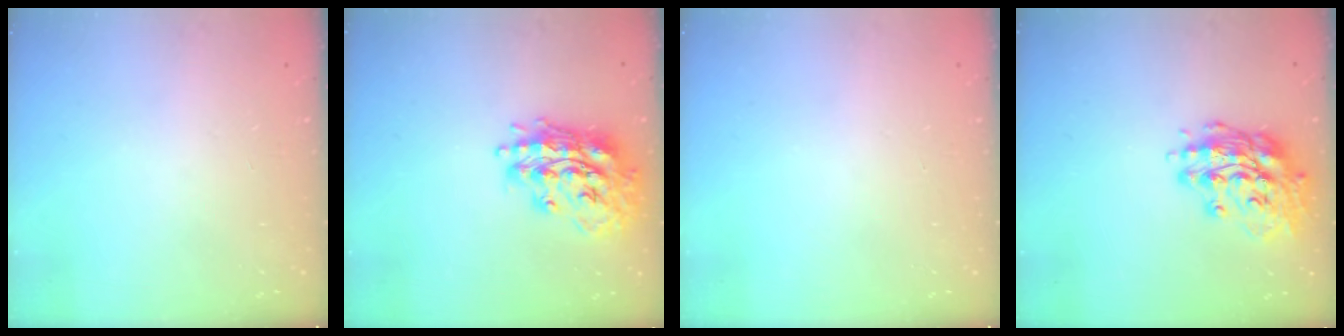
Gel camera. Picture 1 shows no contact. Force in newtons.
{"total": 18.7, "press": 18.7, "slide": 1.8}
{"total": 0.0}
{"total": 15.0, "press": 14.7, "slide": 2.6}